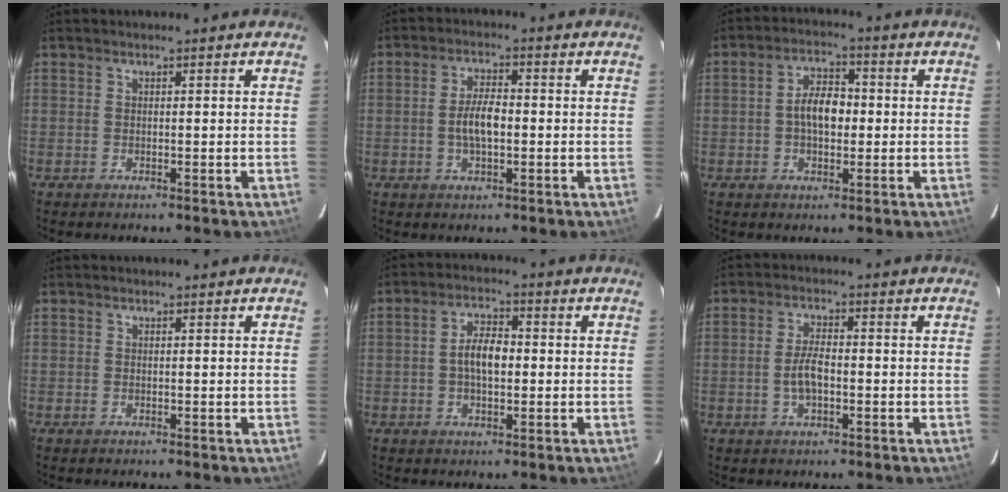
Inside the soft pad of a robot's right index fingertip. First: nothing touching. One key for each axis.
{"total": 5.5, "fx": -0.7, "fy": 2.2, "fz": 5.0, "tx": -0.096, "ty": 0.005, "tz": -0.010}
{"total": 6.6, "fx": -0.2, "fy": 3.7, "fz": 5.4, "tx": -0.099, "ty": 0.015, "tz": -0.001}
{"total": 0.0}
{"total": 5.8, "fx": -0.2, "fy": 2.9, "fz": 5.0, "tx": -0.094, "ty": 0.012, "tz": -0.002}
{"total": 4.7, "fx": -1.0, "fy": 2.0, "fz": 4.1, "tx": -0.082, "ty": 0.004, "tz": -0.015}